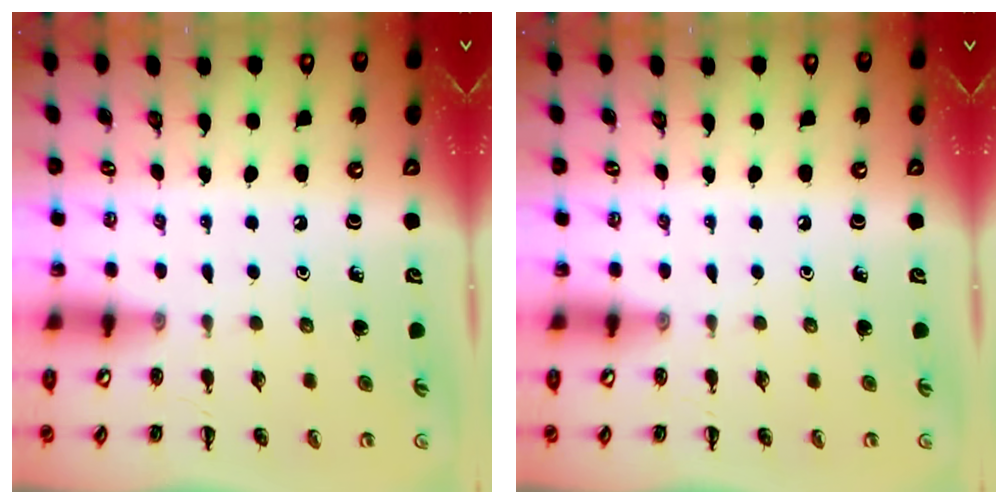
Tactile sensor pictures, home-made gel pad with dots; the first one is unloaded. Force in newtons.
{"total": 0.0}